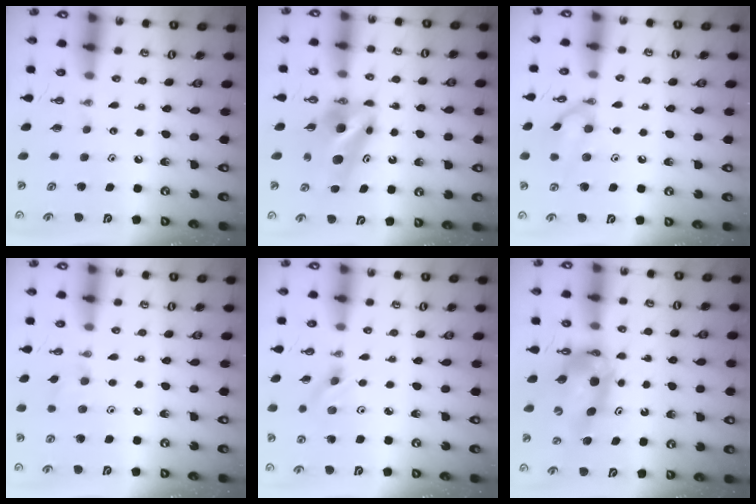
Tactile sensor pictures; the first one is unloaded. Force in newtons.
{"total": 8.4, "press": 8.4, "slide": 0.6}
{"total": 11.7, "press": 9.6, "slide": 6.6}
{"total": 6.8, "press": 6.8, "slide": 1.0}
{"total": 3.3, "press": 3.0, "slide": 1.4}
{"total": 10.3, "press": 10.2, "slide": 1.2}